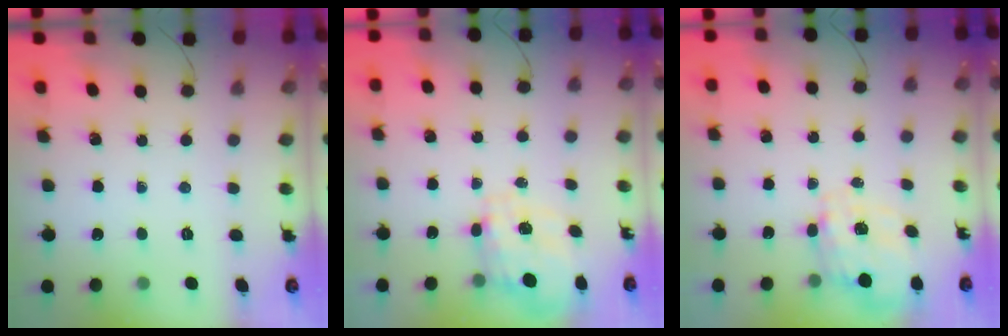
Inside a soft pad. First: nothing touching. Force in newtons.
{"total": 3.4, "press": 3.2, "slide": 1.1}
{"total": 2.7, "press": 2.6, "slide": 1.0}